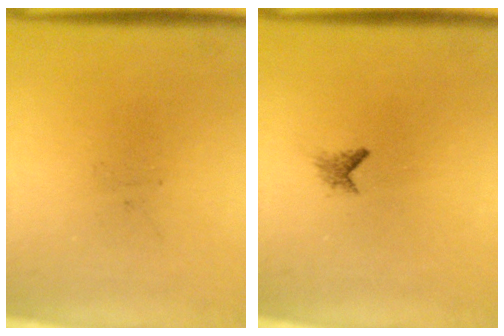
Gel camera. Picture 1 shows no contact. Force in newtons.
{"total": 0.9}